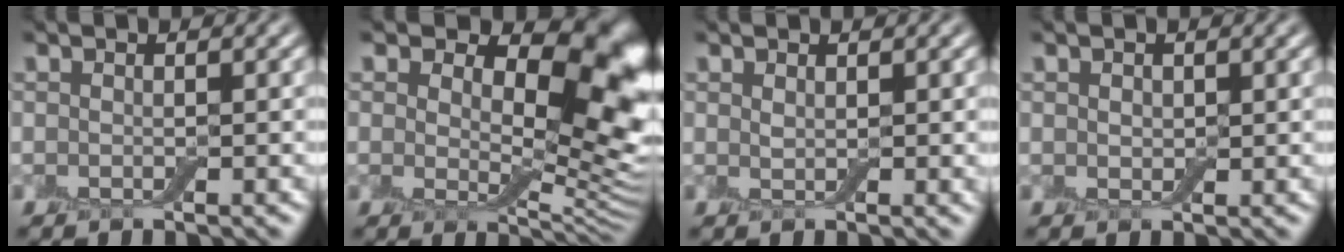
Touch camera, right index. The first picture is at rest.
{"total": 13.0, "force": [4.9, 6.7, 10.0], "torque": [-0.128, -0.006, 0.085]}
{"total": 0.6, "force": [0.4, 0.2, 0.4], "torque": [-0.009, 0.002, 0.010]}
{"total": 0.7, "force": [0.3, 0.6, 0.4], "torque": [-0.010, 0.001, 0.005]}